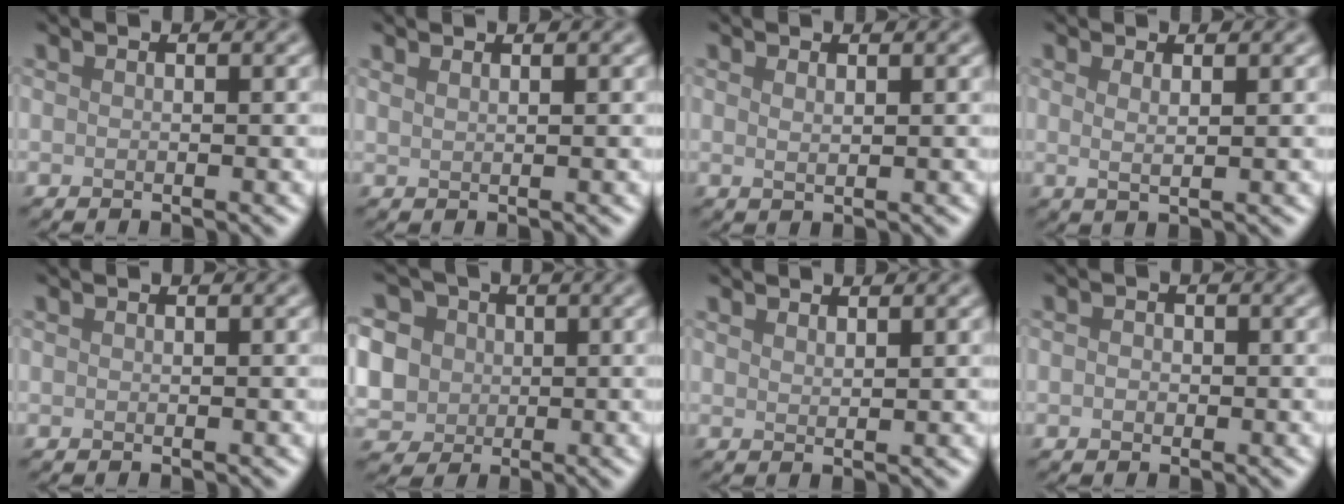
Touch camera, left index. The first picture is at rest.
{"total": 1.0, "force": [0.8, 0.3, 0.5], "torque": [-0.007, 0.000, 0.007]}
{"total": 0.8, "force": [0.5, 0.2, 0.6], "torque": [-0.011, -0.001, 0.009]}
{"total": 1.4, "force": [0.6, 0.4, 1.1], "torque": [-0.016, -0.003, 0.008]}
{"total": 0.0}
{"total": 10.1, "force": [2.5, 8.6, 4.7], "torque": [-0.099, 0.020, 0.021]}
{"total": 1.0, "force": [1.0, 0.1, 0.3], "torque": [-0.005, -0.001, 0.017]}
{"total": 1.1, "force": [-0.1, 0.9, 0.6], "torque": [-0.009, -0.001, -0.007]}